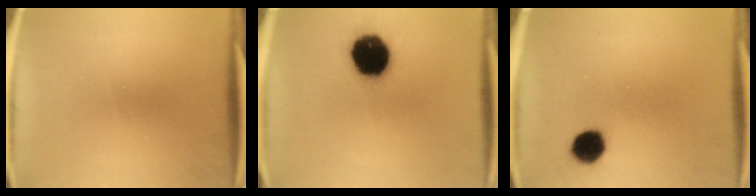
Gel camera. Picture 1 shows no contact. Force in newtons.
{"total": 16.9}
{"total": 6.2}